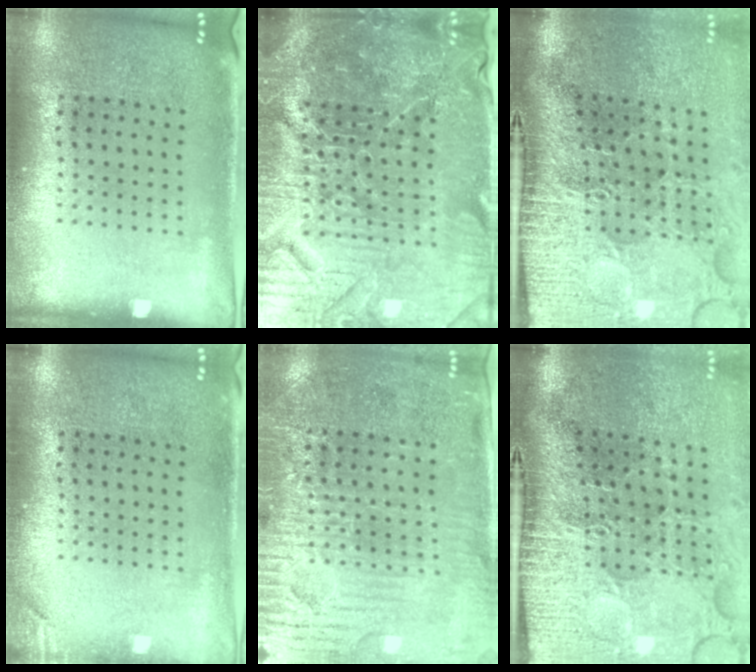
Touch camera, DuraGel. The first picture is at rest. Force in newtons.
{"total": 6.0, "press": 5.5, "slide": 2.3}
{"total": 5.1, "press": 4.1, "slide": 3.0}
{"total": 1.1, "press": 1.1, "slide": 0.3}
{"total": 3.7, "press": 3.5, "slide": 1.4}
{"total": 5.1, "press": 4.1, "slide": 3.0}